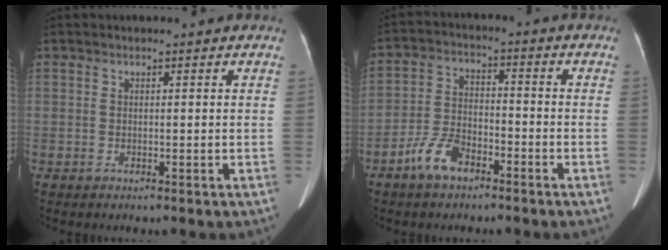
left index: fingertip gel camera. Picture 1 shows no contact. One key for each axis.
{"total": 7.0, "fx": -4.7, "fy": 3.1, "fz": 4.1, "tx": -0.095, "ty": 0.006, "tz": -0.090}